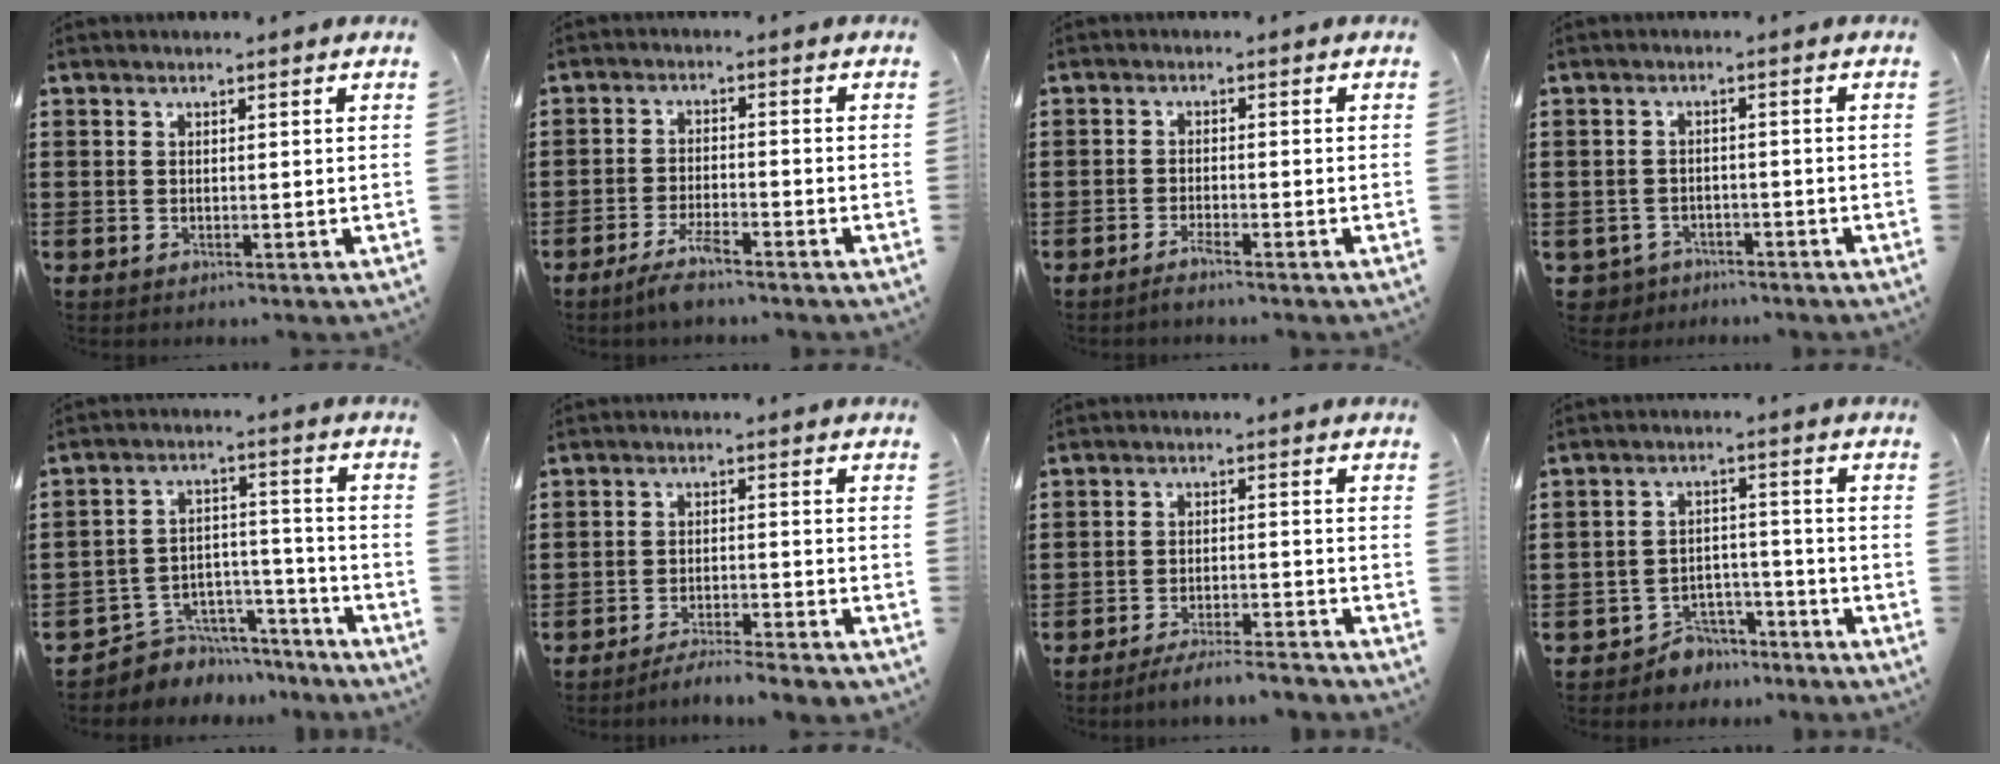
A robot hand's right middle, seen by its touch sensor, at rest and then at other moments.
{"total": 3.8, "force": [-3.0, 0.4, 2.4], "torque": [-0.056, -0.004, -0.058]}
{"total": 1.7, "force": [-1.4, -0.1, 0.9], "torque": [-0.018, -0.004, -0.025]}
{"total": 2.8, "force": [-2.6, 1.0, -0.2], "torque": [-0.014, -0.003, -0.061]}
{"total": 5.5, "force": [-4.7, 2.8, 0.3], "torque": [-0.011, 0.019, -0.096]}
{"total": 3.5, "force": [-3.4, -0.1, 0.6], "torque": [-0.013, 0.002, -0.072]}
{"total": 4.0, "force": [-3.9, 0.0, 1.0], "torque": [-0.018, 0.001, -0.077]}
{"total": 4.5, "force": [-4.2, 1.4, 0.2], "torque": [-0.009, 0.010, -0.087]}